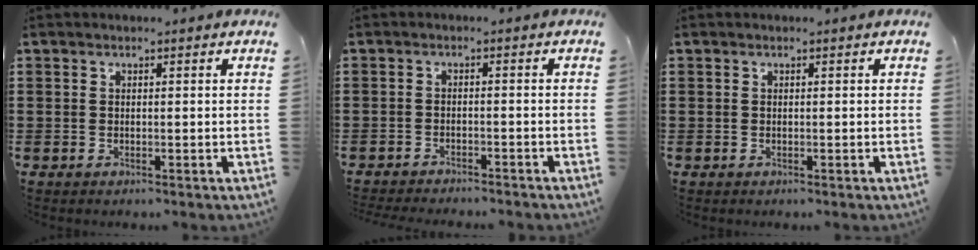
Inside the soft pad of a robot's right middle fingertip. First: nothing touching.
{"total": 2.1, "force": [-2.1, 0.0, 0.0], "torque": [-0.003, 0.000, -0.044]}
{"total": 0.0}